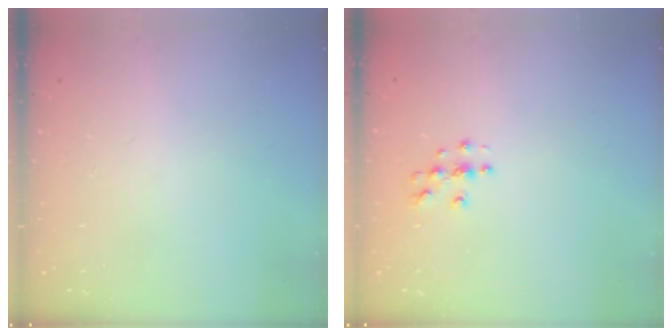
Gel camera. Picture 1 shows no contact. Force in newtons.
{"total": 3.7, "press": 3.7, "slide": 0.2}